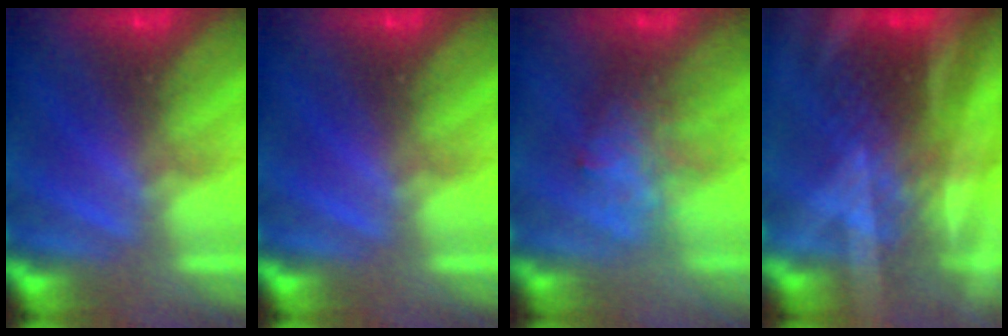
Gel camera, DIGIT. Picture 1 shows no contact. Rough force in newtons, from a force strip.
{"total": 0.0}
{"total": 2.6}
{"total": 3.0}